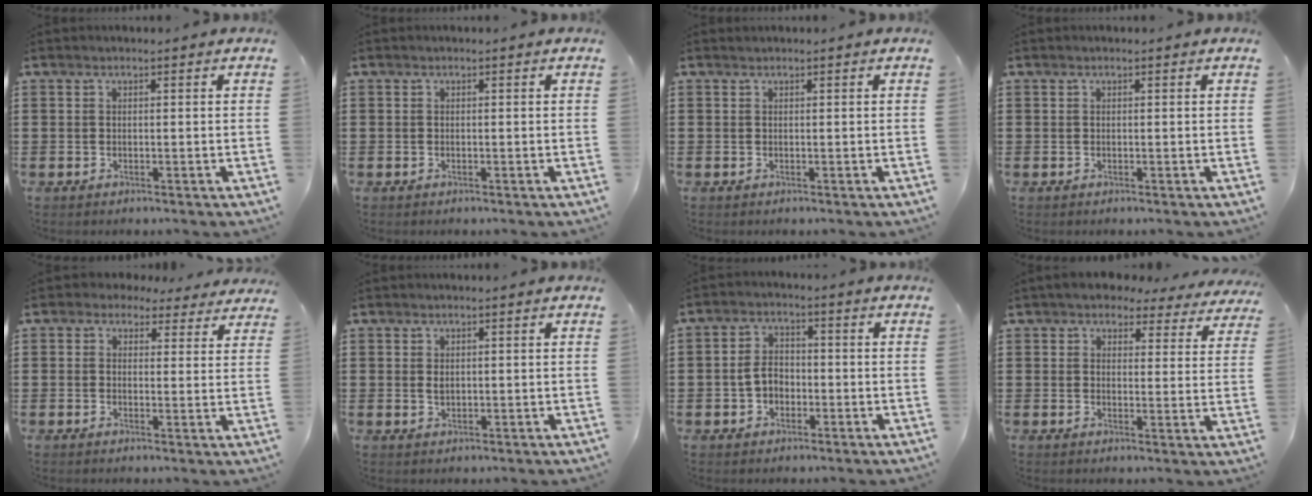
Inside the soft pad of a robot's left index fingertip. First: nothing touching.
{"total": 0.0}
{"total": 0.0}
{"total": 0.0}
{"total": 2.9, "force": [2.4, 1.4, 0.8], "torque": [-0.026, 0.000, 0.044]}
{"total": 1.1, "force": [0.3, 0.6, 0.8], "torque": [-0.019, 0.005, 0.005]}
{"total": 4.1, "force": [-1.0, 2.9, 2.7], "torque": [-0.062, 0.005, -0.023]}
{"total": 4.5, "force": [4.2, 1.2, 1.1], "torque": [-0.041, -0.015, 0.074]}